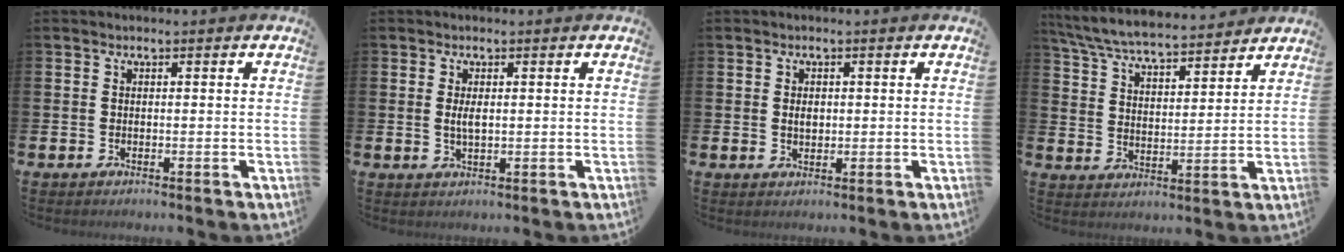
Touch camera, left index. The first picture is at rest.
{"total": 2.1, "force": [0.3, 0.8, 1.9], "torque": [-0.035, 0.002, 0.003]}
{"total": 1.6, "force": [0.4, 1.0, 1.2], "torque": [-0.006, -0.002, 0.001]}
{"total": 6.9, "force": [6.6, 0.7, 1.8], "torque": [-0.066, -0.040, 0.117]}